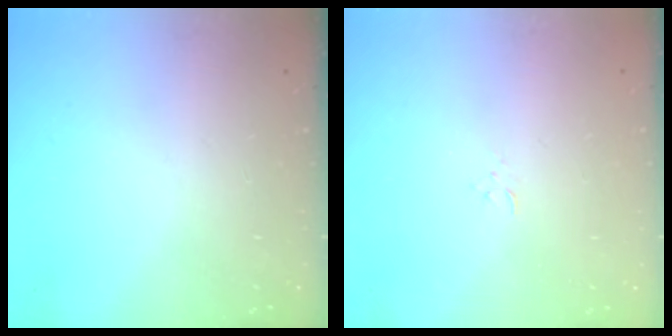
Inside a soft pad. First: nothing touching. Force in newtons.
{"total": 2.4, "press": 2.4, "slide": 0.3}